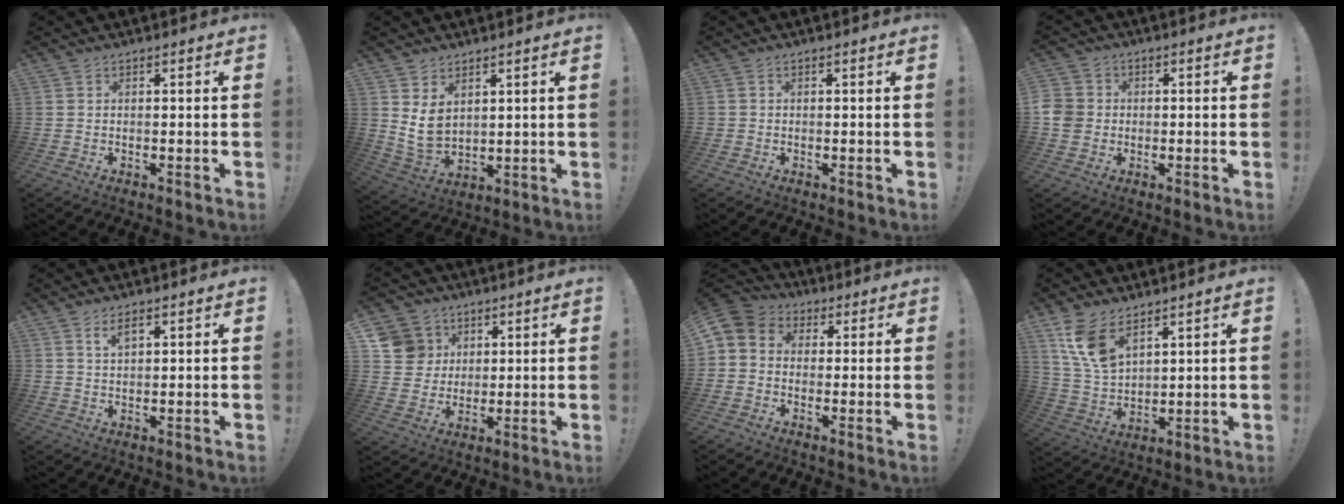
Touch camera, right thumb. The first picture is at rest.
{"total": 7.8, "force": [3.7, 5.5, 4.2], "torque": [-0.070, -0.025, 0.073]}
{"total": 0.8, "force": [-0.1, 0.8, 0.0], "torque": [-0.007, 0.006, -0.001]}
{"total": 5.6, "force": [-1.2, 5.1, 2.1], "torque": [-0.052, 0.012, -0.023]}
{"total": 3.7, "force": [2.0, 1.4, 2.7], "torque": [-0.042, -0.005, 0.033]}
{"total": 10.0, "force": [3.4, 9.2, 2.0], "torque": [-0.027, -0.014, 0.074]}
{"total": 5.5, "force": [-0.3, 5.1, 2.2], "torque": [-0.035, 0.010, -0.003]}
{"total": 11.0, "force": [7.2, 5.8, 6.0], "torque": [-0.126, -0.033, 0.143]}